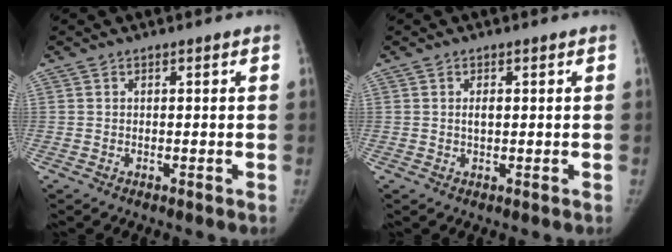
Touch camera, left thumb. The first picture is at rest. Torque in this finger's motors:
{"motor_torque": [0.37, 0.36, 0.66, -0.02, 0.10]}